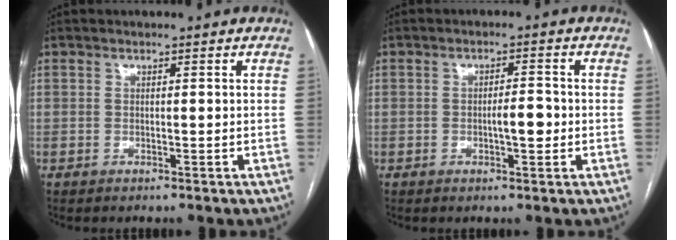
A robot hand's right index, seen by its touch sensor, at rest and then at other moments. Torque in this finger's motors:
{"motor_torque": [0.46, -0.11, 0.23, 0.07]}